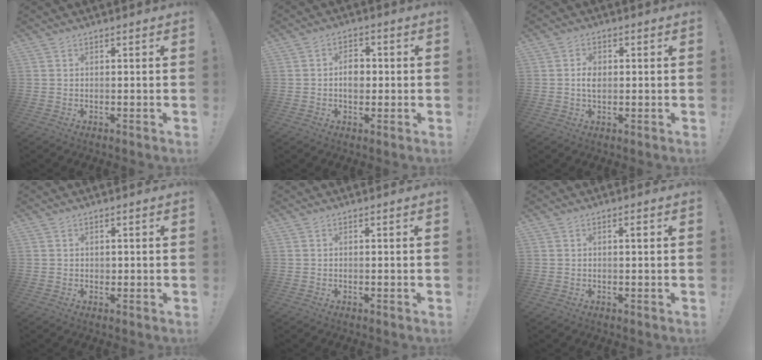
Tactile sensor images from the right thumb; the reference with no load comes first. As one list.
[{"total": 6.1, "force": [-0.3, 4.6, 4.0], "torque": [-0.061, 0.004, -0.011]}, {"total": 3.5, "force": [-0.1, 2.4, 2.6], "torque": [-0.033, 0.001, -0.005]}, {"total": 0.8, "force": [0.2, 0.8, 0.0], "torque": [0.004, -0.002, 0.002]}, {"total": 0.0}, {"total": 1.0, "force": [0.2, 0.0, 1.0], "torque": [-0.011, 0.000, 0.001]}]